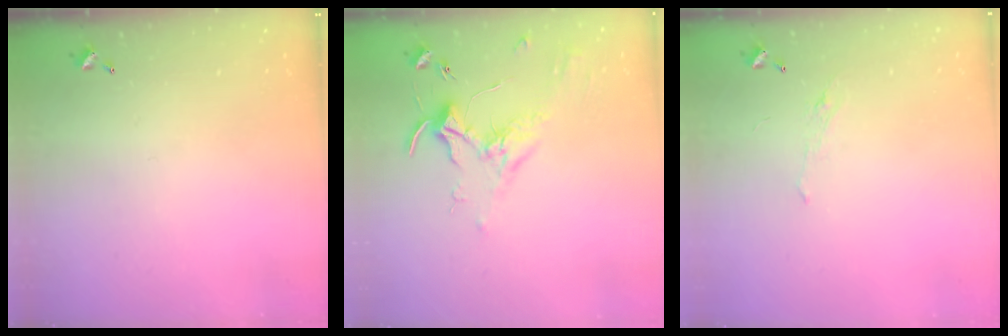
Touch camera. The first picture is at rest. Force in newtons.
{"total": 1.8, "press": 1.8, "slide": 0.4}
{"total": 2.2, "press": 2.1, "slide": 0.8}